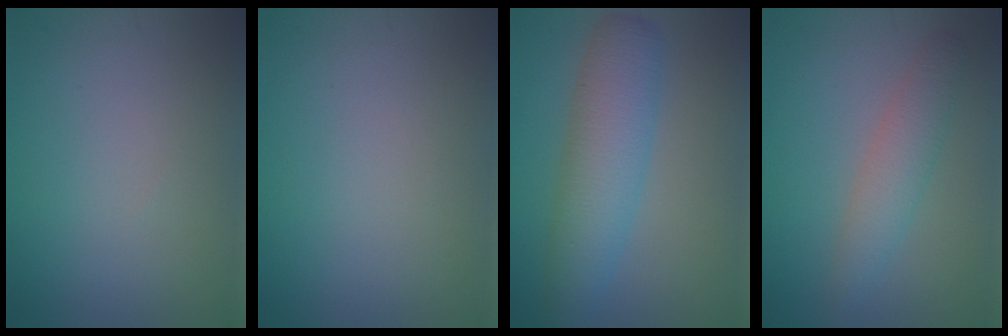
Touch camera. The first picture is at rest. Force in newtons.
{"total": 0.0}
{"total": 5.3, "press": 5.3, "slide": 0.0}
{"total": 2.8, "press": 2.8, "slide": 0.0}